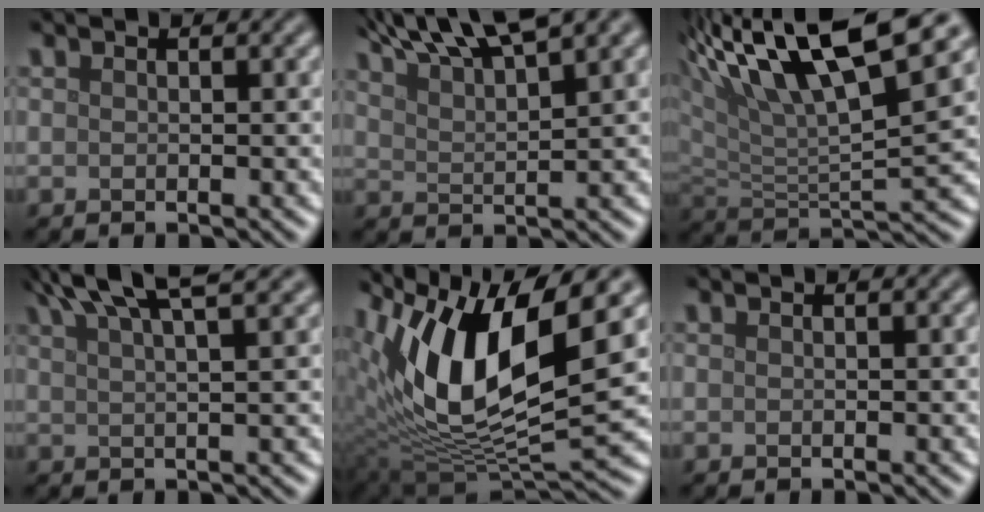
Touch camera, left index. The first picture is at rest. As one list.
[{"total": 8.4, "force": [6.6, 1.4, 5.0], "torque": [-0.076, 0.024, 0.098]}, {"total": 13.6, "force": [8.2, 3.6, 10.3], "torque": [-0.189, 0.021, 0.141]}, {"total": 7.5, "force": [5.6, 1.5, 4.7], "torque": [-0.056, 0.032, 0.056]}, {"total": 12.8, "force": [4.4, 4.7, 11.0], "torque": [-0.209, -0.003, 0.083]}, {"total": 0.0}]